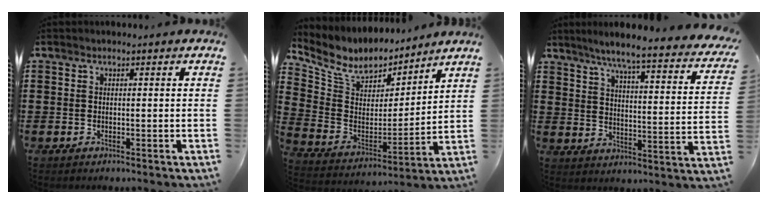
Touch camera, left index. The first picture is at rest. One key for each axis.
{"total": 7.9, "fx": 6.2, "fy": 4.3, "fz": 2.2, "tx": -0.086, "ty": -0.036, "tz": 0.112}
{"total": 5.6, "fx": 4.8, "fy": -0.6, "fz": 3.0, "tx": -0.073, "ty": -0.043, "tz": 0.068}